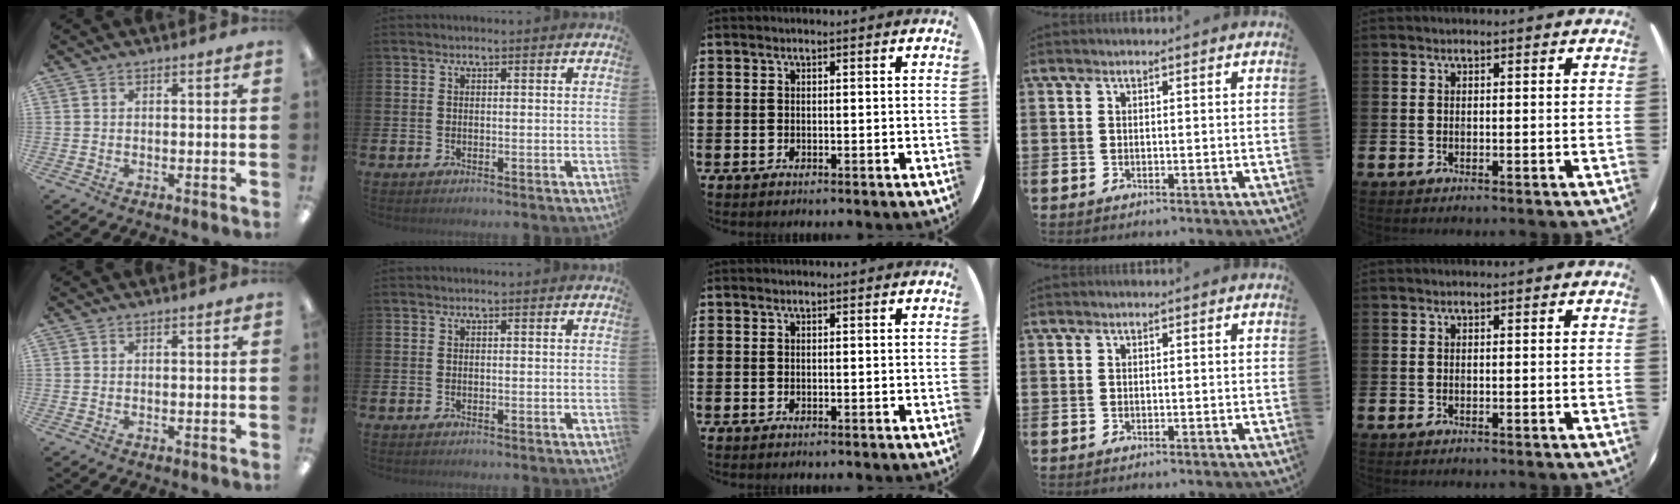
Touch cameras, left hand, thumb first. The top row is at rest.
{}